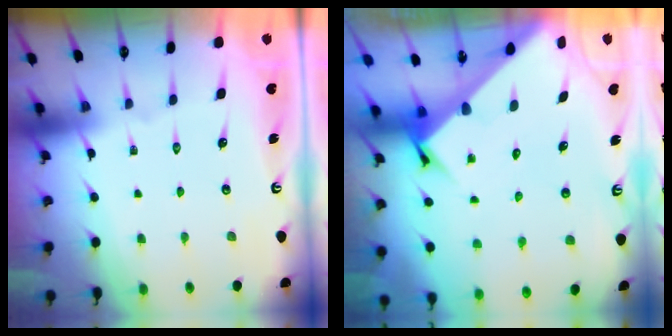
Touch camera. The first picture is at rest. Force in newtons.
{"total": 3.6, "press": 3.6, "slide": 0.2}